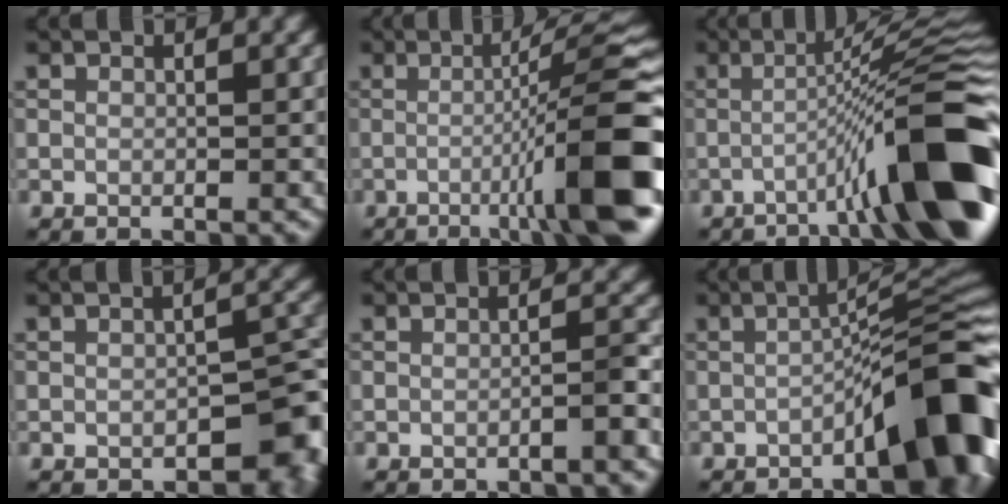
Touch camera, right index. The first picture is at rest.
{"total": 12.4, "force": [-3.2, 1.6, 11.8], "torque": [-0.147, 0.018, -0.050]}
{"total": 11.9, "force": [-4.3, 1.5, 11.0], "torque": [-0.137, 0.025, -0.070]}
{"total": 4.7, "force": [-2.0, 2.6, 3.4], "torque": [-0.027, 0.001, -0.027]}
{"total": 1.7, "force": [-0.9, 0.2, 1.4], "torque": [-0.017, 0.011, -0.021]}
{"total": 10.4, "force": [-4.4, 2.4, 9.1], "torque": [-0.108, 0.024, -0.067]}